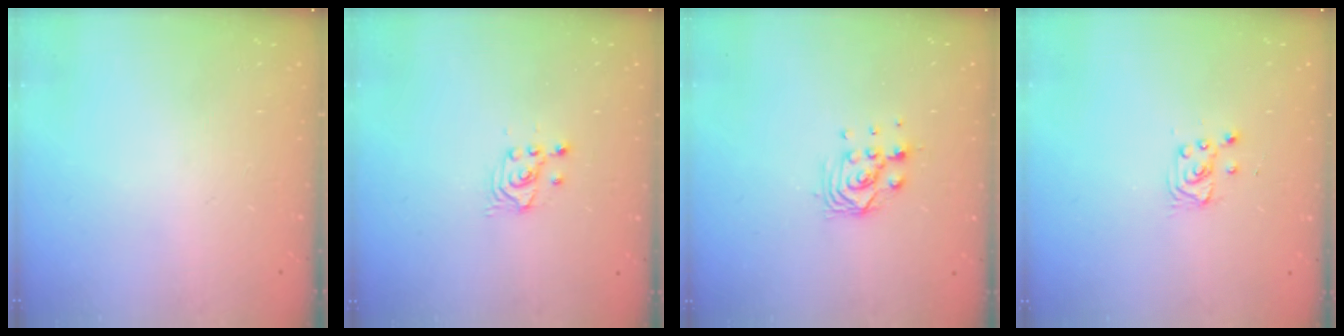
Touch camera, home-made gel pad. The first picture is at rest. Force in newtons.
{"total": 2.6, "press": 2.5, "slide": 0.3}
{"total": 6.1, "press": 6.1, "slide": 0.9}
{"total": 2.9, "press": 2.9, "slide": 0.4}